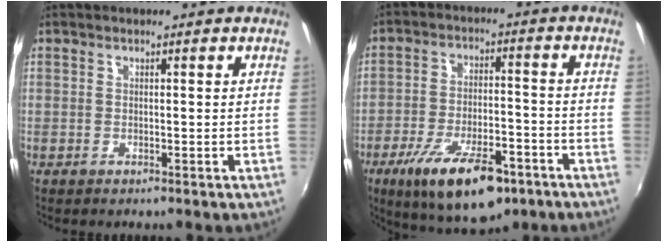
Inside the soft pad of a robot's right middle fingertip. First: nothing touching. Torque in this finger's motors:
{"motor_torque": [1.53, -0.61, 0.89, 0.21]}